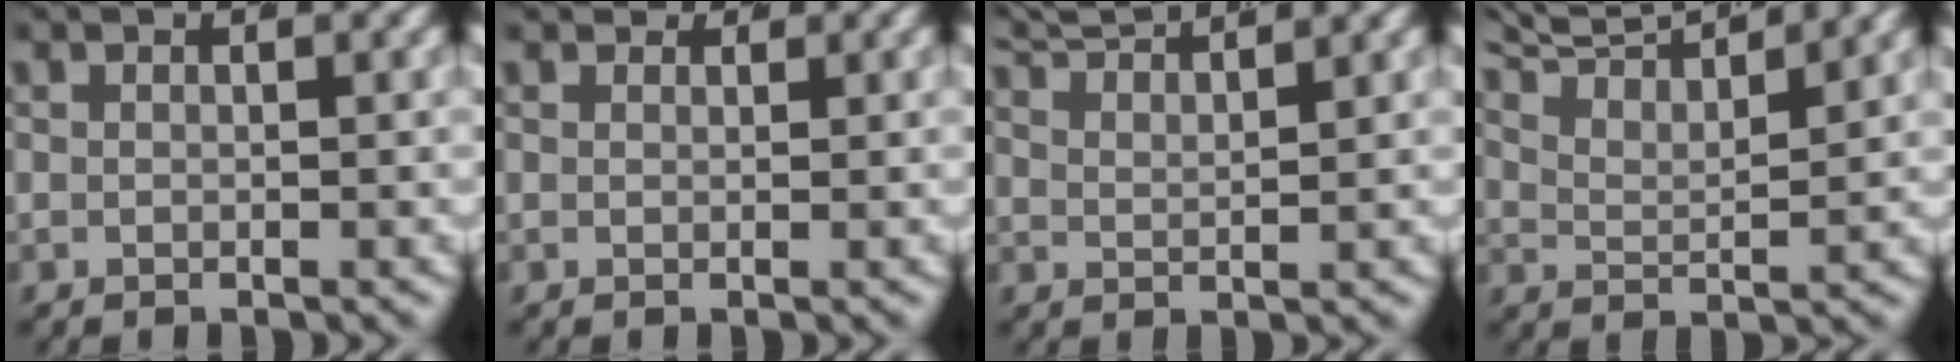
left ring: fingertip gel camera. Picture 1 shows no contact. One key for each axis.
{"total": 0.8, "fx": 0.8, "fy": 0.1, "fz": 0.1, "tx": 0.003, "ty": -0.007, "tz": 0.016}
{"total": 5.3, "fx": 4.9, "fy": 0.6, "fz": 1.8, "tx": -0.036, "ty": 0.007, "tz": 0.087}
{"total": 7.1, "fx": 5.8, "fy": 2.6, "fz": 3.2, "tx": -0.067, "ty": 0.015, "tz": 0.088}